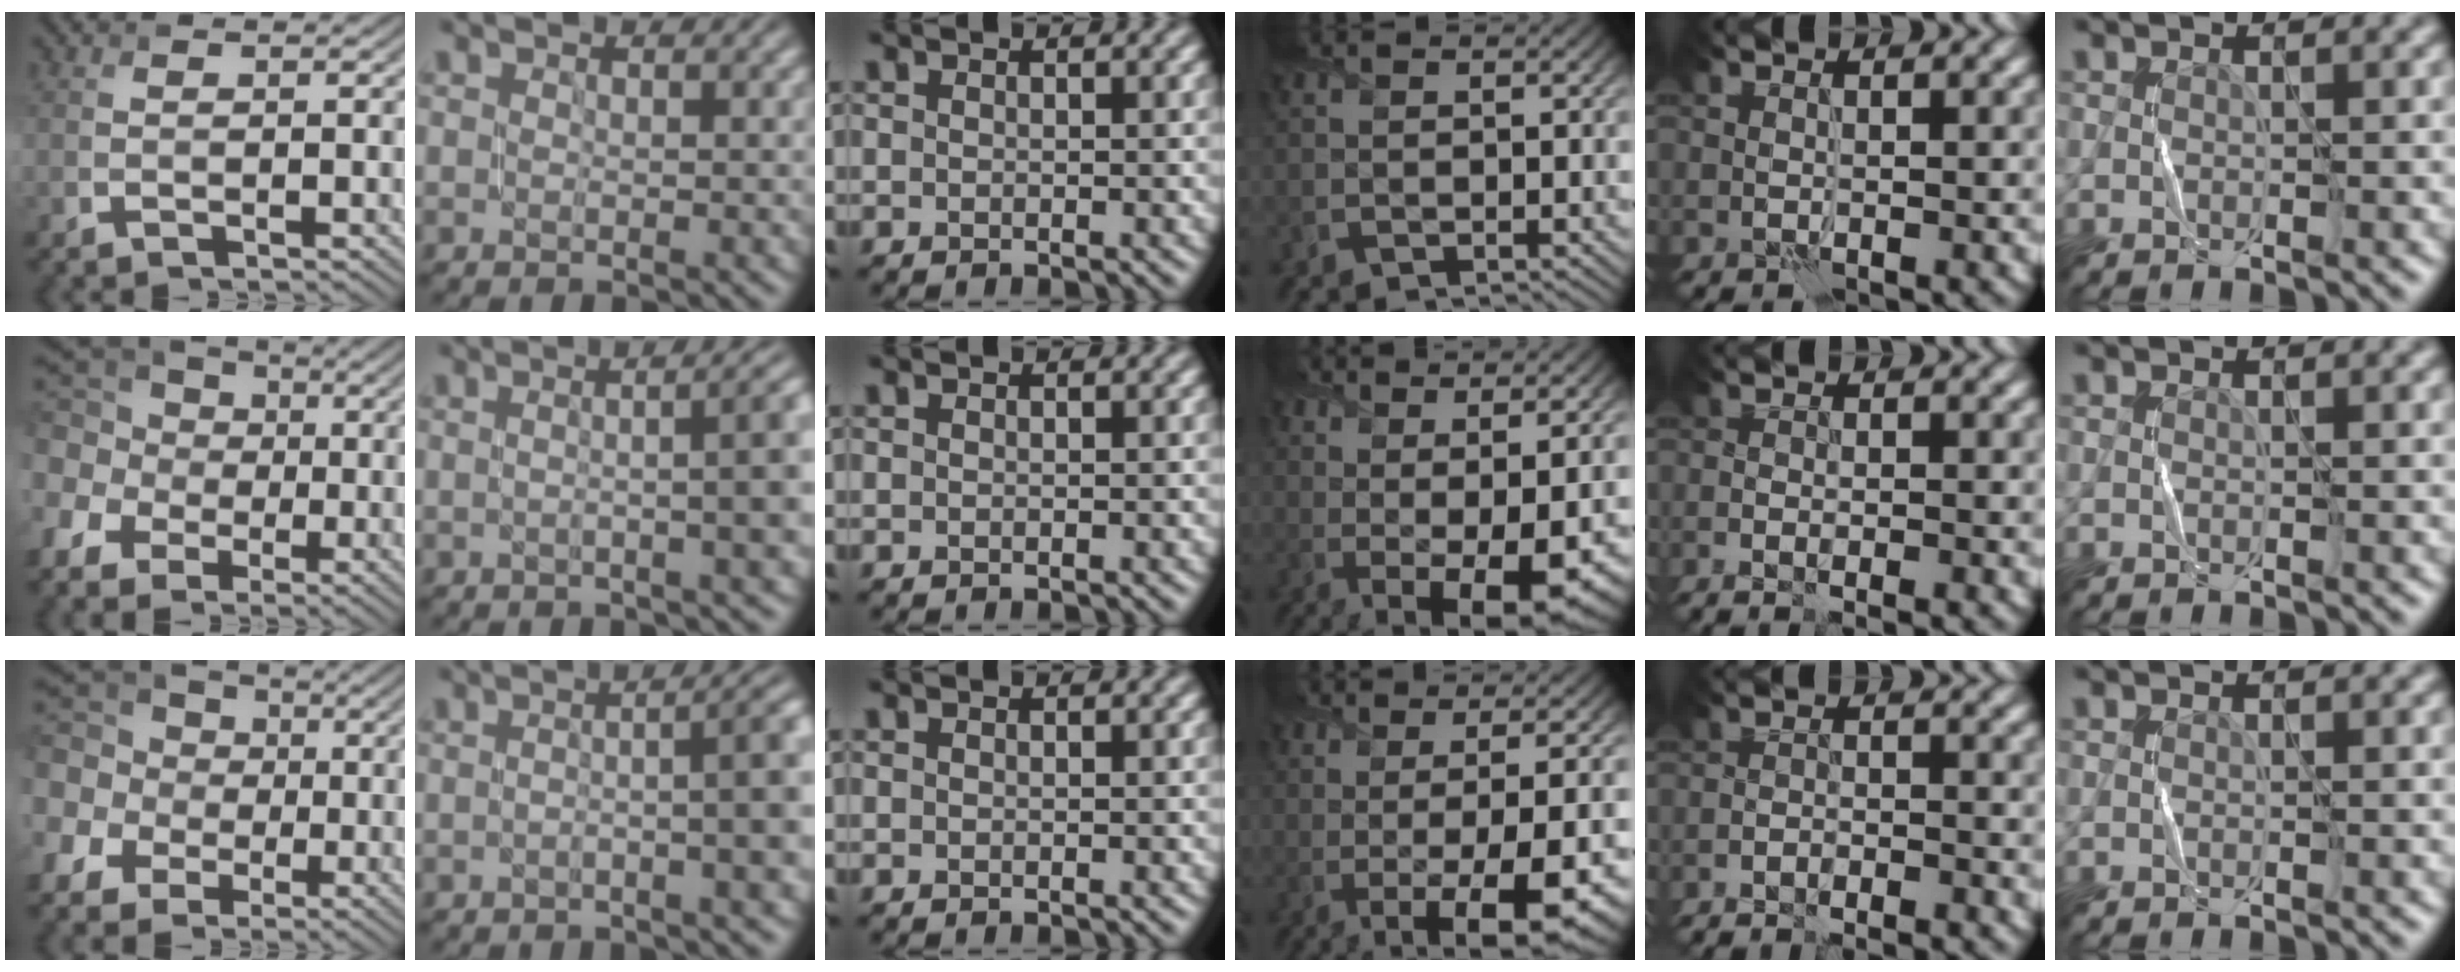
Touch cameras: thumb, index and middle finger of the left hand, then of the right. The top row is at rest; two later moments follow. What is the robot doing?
{"motion": "fold", "object": "shorts"}